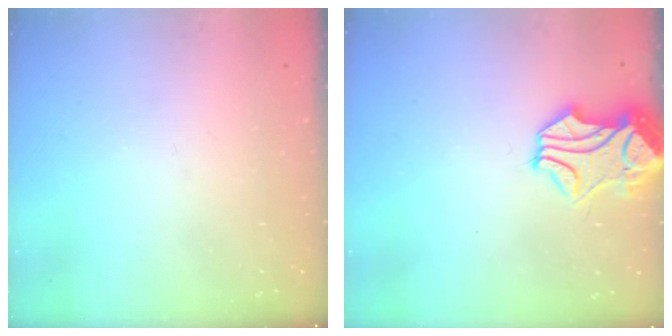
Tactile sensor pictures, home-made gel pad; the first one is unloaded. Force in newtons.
{"total": 2.1, "press": 1.4, "slide": 1.5}